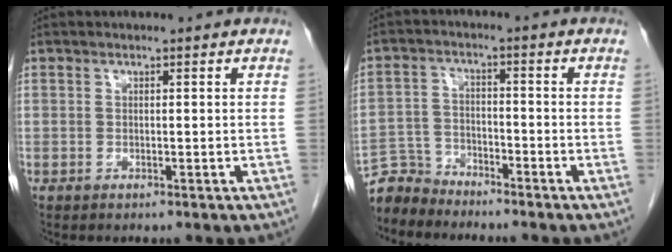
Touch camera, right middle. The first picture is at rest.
{"total": 5.0, "force": [-4.8, 1.0, -0.7], "torque": [0.011, -0.002, -0.094]}